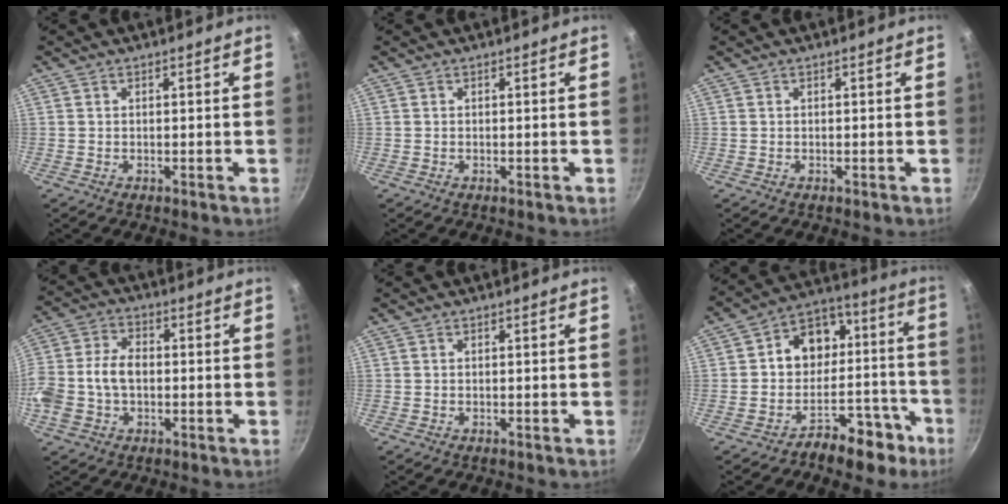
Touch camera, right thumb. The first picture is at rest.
{"total": 0.0}
{"total": 0.0}
{"total": 11.3, "force": [-1.3, 7.8, 8.1], "torque": [-0.157, 0.028, -0.036]}
{"total": 0.0}
{"total": 15.7, "force": [-6.4, 12.8, 6.4], "torque": [-0.006, 0.098, -0.086]}